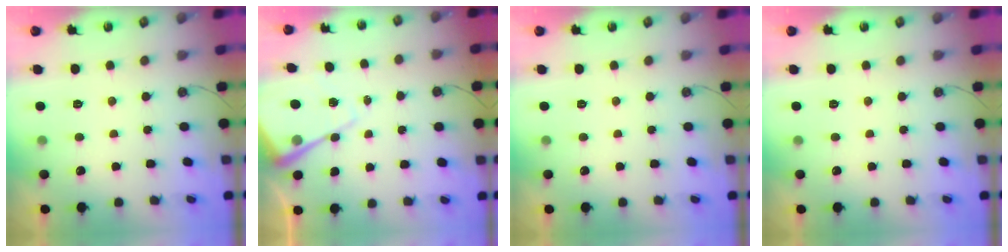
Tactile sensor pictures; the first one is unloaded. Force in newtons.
{"total": 10.8, "press": 10.8, "slide": 0.9}
{"total": 0.0}
{"total": 0.0}